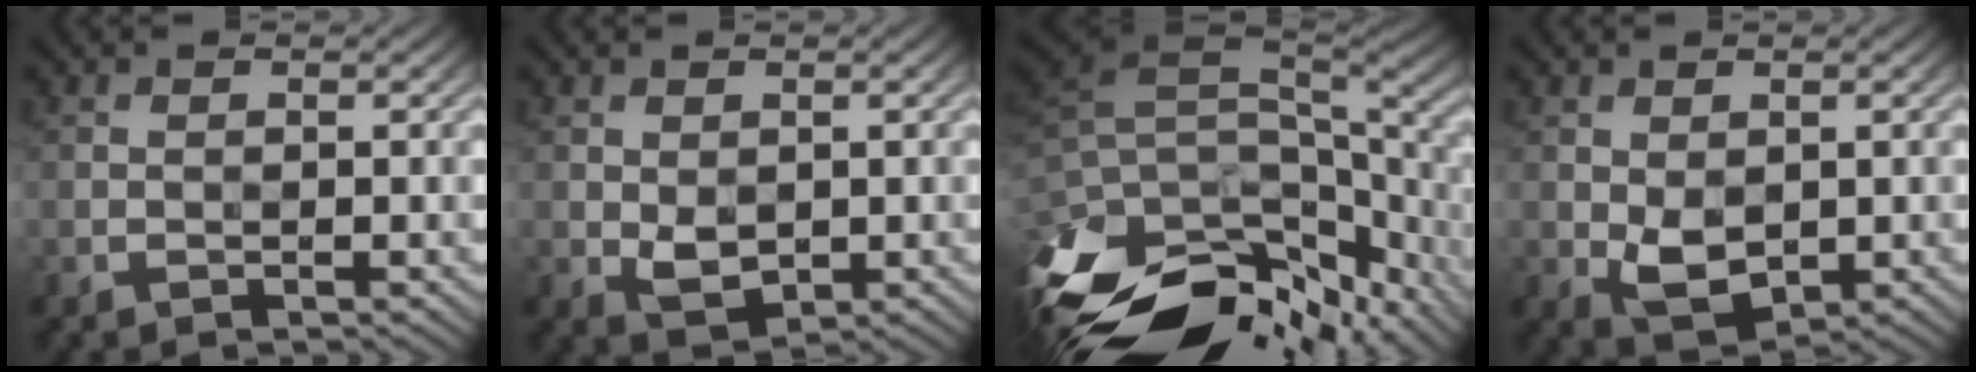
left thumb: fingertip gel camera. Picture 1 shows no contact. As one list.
[{"total": 3.1, "force": [0.0, 2.1, 2.3], "torque": [-0.050, -0.007, 0.006]}, {"total": 15.6, "force": [-6.6, 8.1, 11.5], "torque": [-0.259, -0.020, -0.077]}, {"total": 4.8, "force": [-0.3, 3.1, 3.7], "torque": [-0.079, -0.009, 0.001]}]